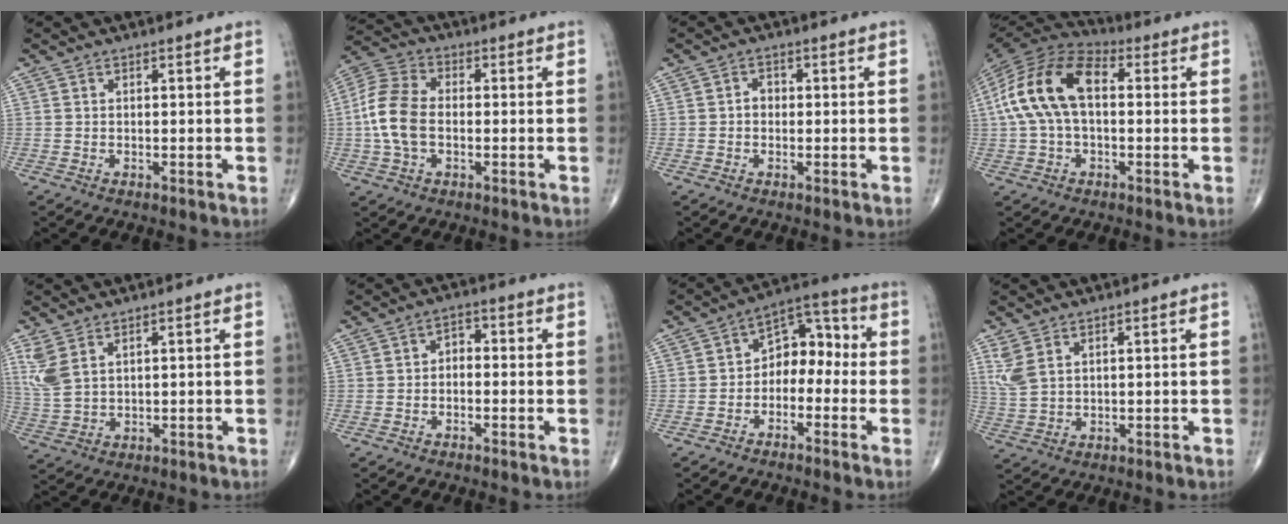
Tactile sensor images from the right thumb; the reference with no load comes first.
{"total": 10.5, "force": [-0.9, 6.6, 8.2], "torque": [-0.175, 0.026, -0.026]}
{"total": 1.9, "force": [-0.2, 1.6, 1.1], "torque": [-0.006, 0.008, -0.007]}
{"total": 15.9, "force": [1.6, 9.1, 12.9], "torque": [-0.259, 0.040, 0.019]}
{"total": 5.6, "force": [3.1, 2.4, 4.0], "torque": [-0.102, -0.008, 0.076]}
{"total": 2.7, "force": [-0.5, 1.9, 1.9], "torque": [-0.015, 0.018, -0.019]}
{"total": 9.0, "force": [-1.6, 6.2, 6.3], "torque": [-0.058, 0.049, -0.042]}
{"total": 4.4, "force": [2.4, 1.9, 3.1], "torque": [-0.076, -0.004, 0.062]}